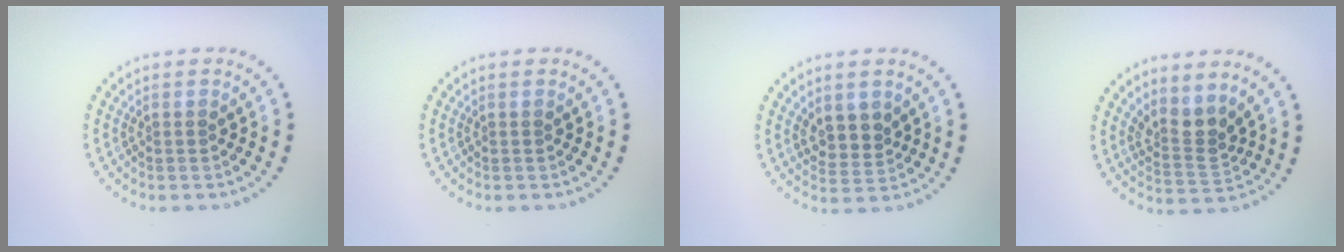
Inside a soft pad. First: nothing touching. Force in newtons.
{"total": 0.0}
{"total": 2.5, "press": 2.3, "slide": 1.0}
{"total": 2.7, "press": 2.1, "slide": 1.8}